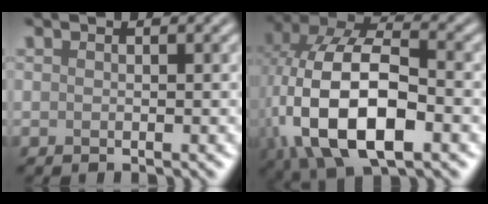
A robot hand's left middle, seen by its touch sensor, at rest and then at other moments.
{"total": 13.8, "force": [-3.0, 7.3, 11.4], "torque": [-0.234, -0.004, -0.051]}